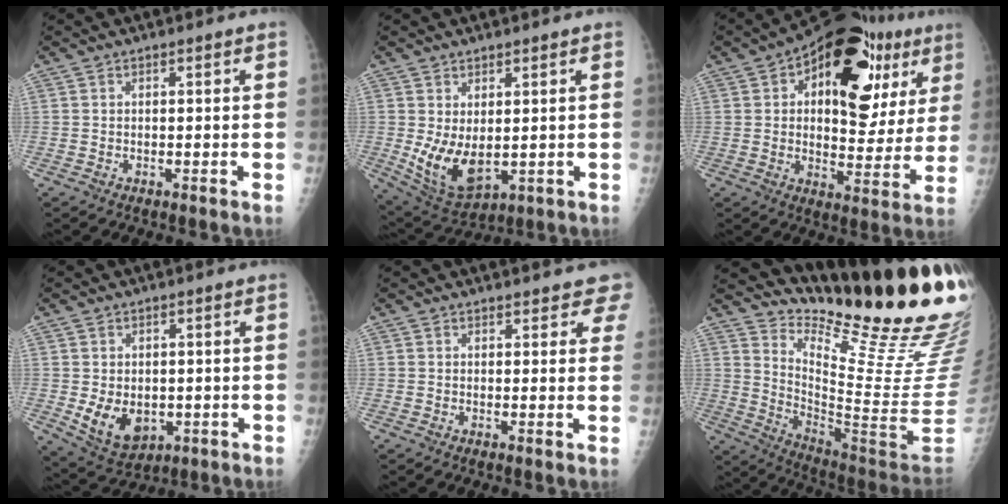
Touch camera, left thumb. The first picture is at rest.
{"total": 9.0, "force": [0.2, 5.4, 7.2], "torque": [-0.118, -0.021, 0.025]}
{"total": 24.3, "force": [9.7, 12.4, 18.5], "torque": [-0.209, -0.002, 0.134]}
{"total": 8.3, "force": [-1.3, 6.0, 5.6], "torque": [-0.071, -0.011, -0.001]}
{"total": 3.7, "force": [3.3, 1.5, 0.7], "torque": [0.027, -0.012, 0.019]}
{"total": 24.0, "force": [20.0, 2.0, 13.2], "torque": [-0.163, -0.204, 0.282]}